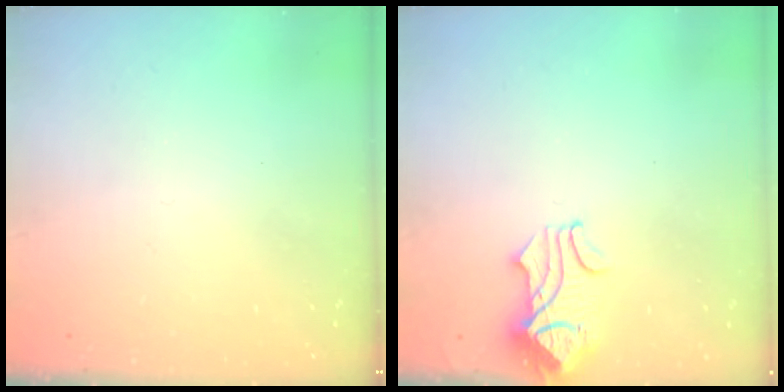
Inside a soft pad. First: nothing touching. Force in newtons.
{"total": 0.9, "press": 0.2, "slide": 0.9}